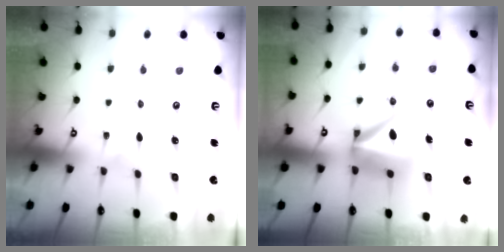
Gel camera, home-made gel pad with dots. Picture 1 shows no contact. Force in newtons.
{"total": 11.3, "press": 11.3, "slide": 1.4}